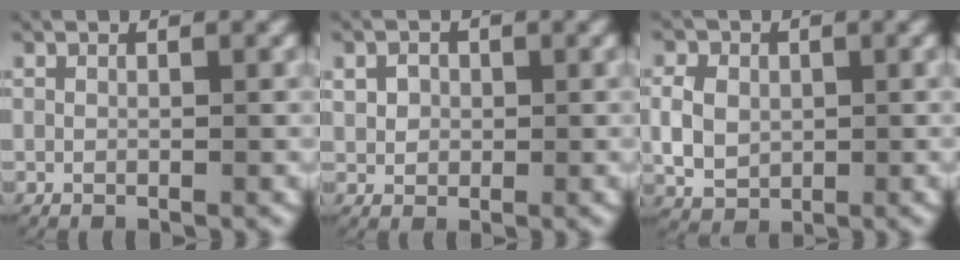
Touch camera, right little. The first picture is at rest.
{"total": 2.7, "force": [0.3, 2.4, 1.2], "torque": [-0.033, -0.007, 0.012]}
{"total": 5.7, "force": [-0.1, 5.0, 2.8], "torque": [-0.068, -0.006, 0.006]}